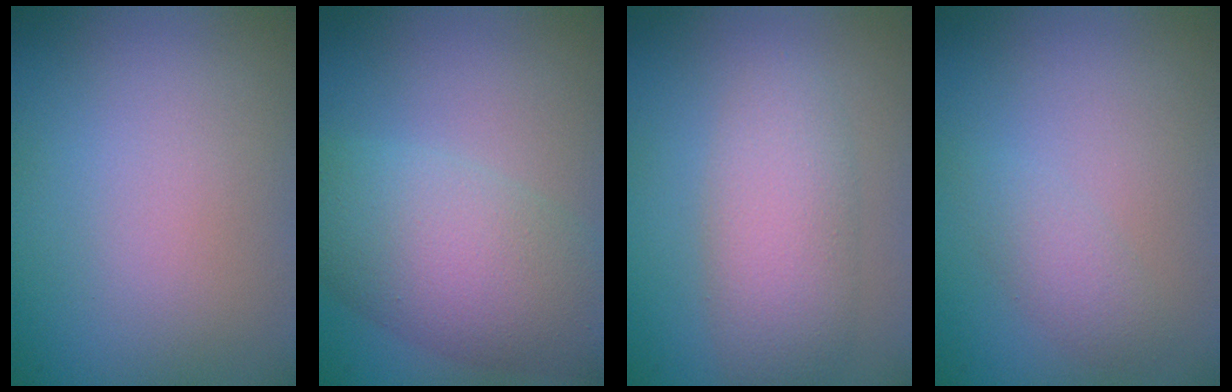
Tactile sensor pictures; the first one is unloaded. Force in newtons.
{"total": 7.0, "press": 7.0, "slide": 0.3}
{"total": 4.3, "press": 4.3, "slide": 0.0}
{"total": 1.5, "press": 1.5, "slide": 0.1}